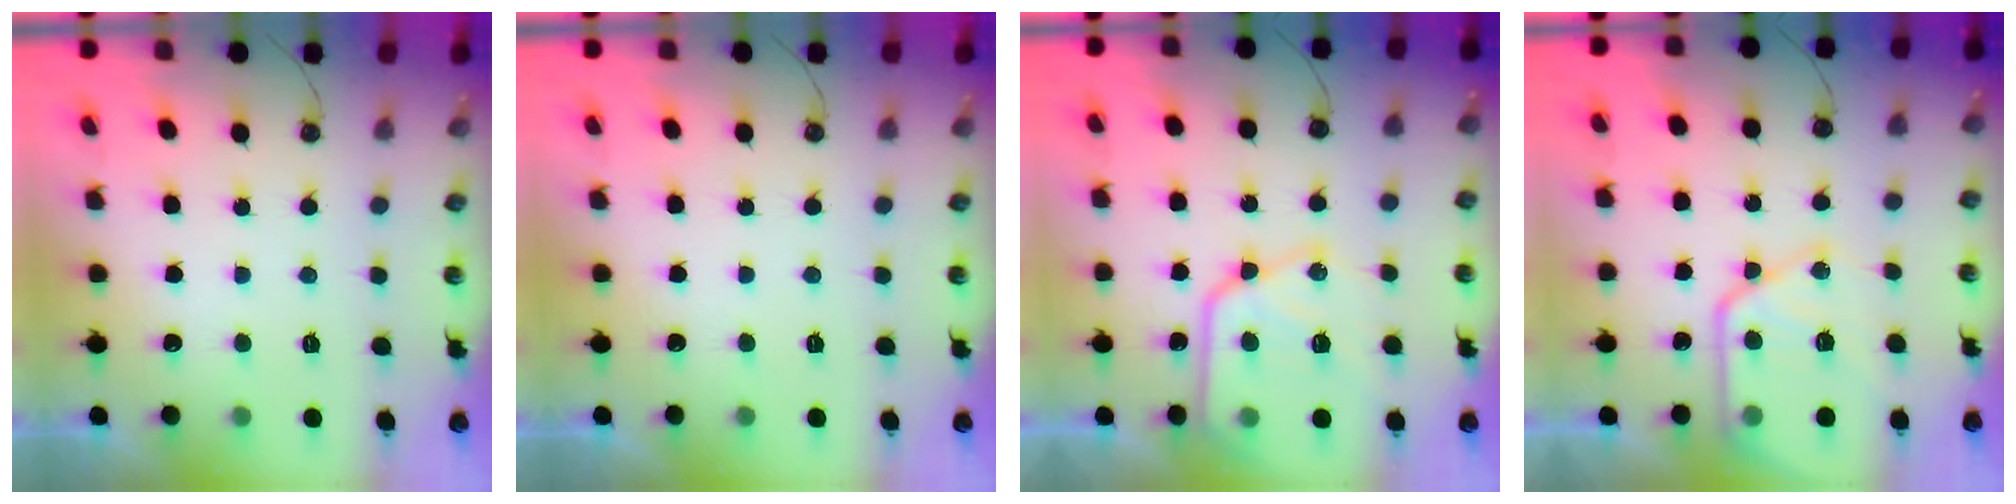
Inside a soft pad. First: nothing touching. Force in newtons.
{"total": 0.0}
{"total": 17.2, "press": 17.1, "slide": 1.2}
{"total": 16.0, "press": 16.0, "slide": 1.5}